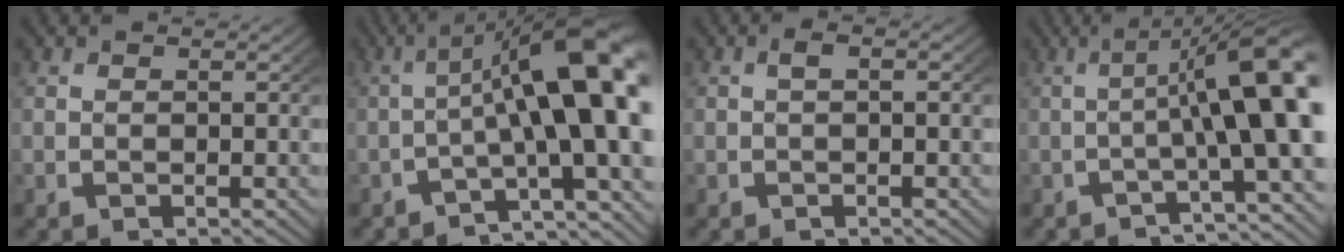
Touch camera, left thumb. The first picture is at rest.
{"total": 12.7, "force": [-1.4, 5.6, 11.4], "torque": [-0.152, -0.015, -0.016]}
{"total": 1.0, "force": [-0.1, 0.2, 1.0], "torque": [-0.017, 0.002, -0.002]}
{"total": 10.2, "force": [-0.9, 3.2, 9.7], "torque": [-0.132, 0.006, -0.018]}